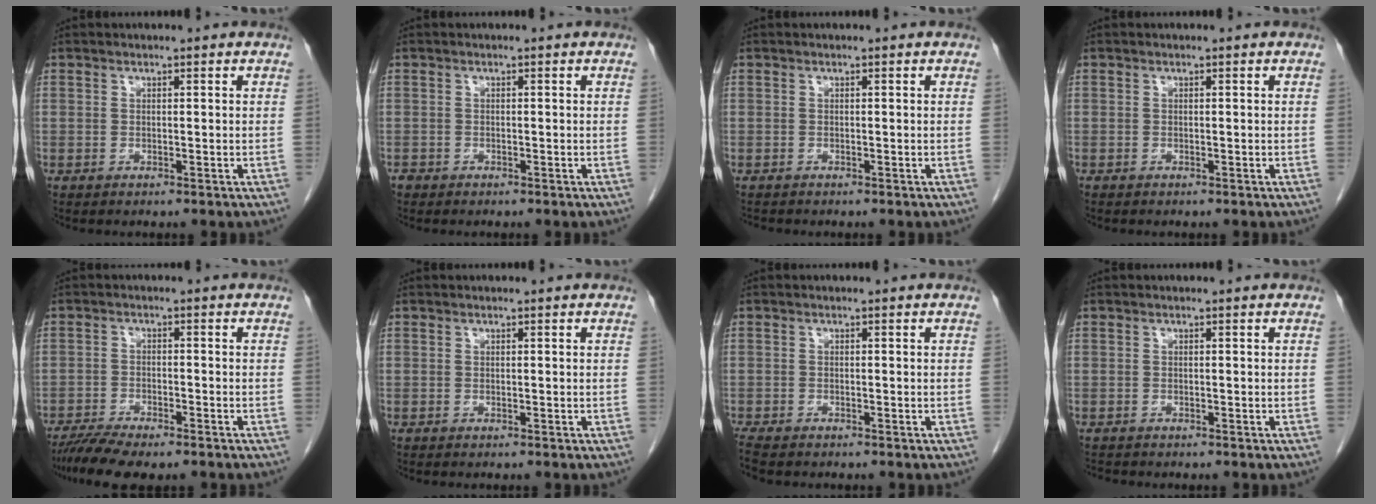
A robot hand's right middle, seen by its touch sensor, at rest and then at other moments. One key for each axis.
{"total": 1.0, "fx": -0.7, "fy": 0.6, "fz": 0.0, "tx": -0.008, "ty": 0.002, "tz": -0.013}
{"total": 0.7, "fx": -0.6, "fy": 0.2, "fz": 0.1, "tx": -0.006, "ty": -0.001, "tz": -0.011}
{"total": 0.0}
{"total": 6.7, "fx": -5.5, "fy": 1.2, "fz": 3.7, "tx": -0.061, "ty": -0.013, "tz": -0.093}
{"total": 0.0}
{"total": 3.4, "fx": -2.9, "fy": 0.9, "fz": 1.7, "tx": -0.035, "ty": -0.010, "tz": -0.046}
{"total": 0.9, "fx": -0.9, "fy": 0.2, "fz": 0.0, "tx": -0.005, "ty": -0.003, "tz": -0.014}